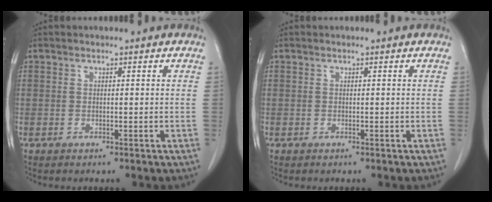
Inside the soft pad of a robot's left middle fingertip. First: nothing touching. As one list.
[{"total": 0.0}]